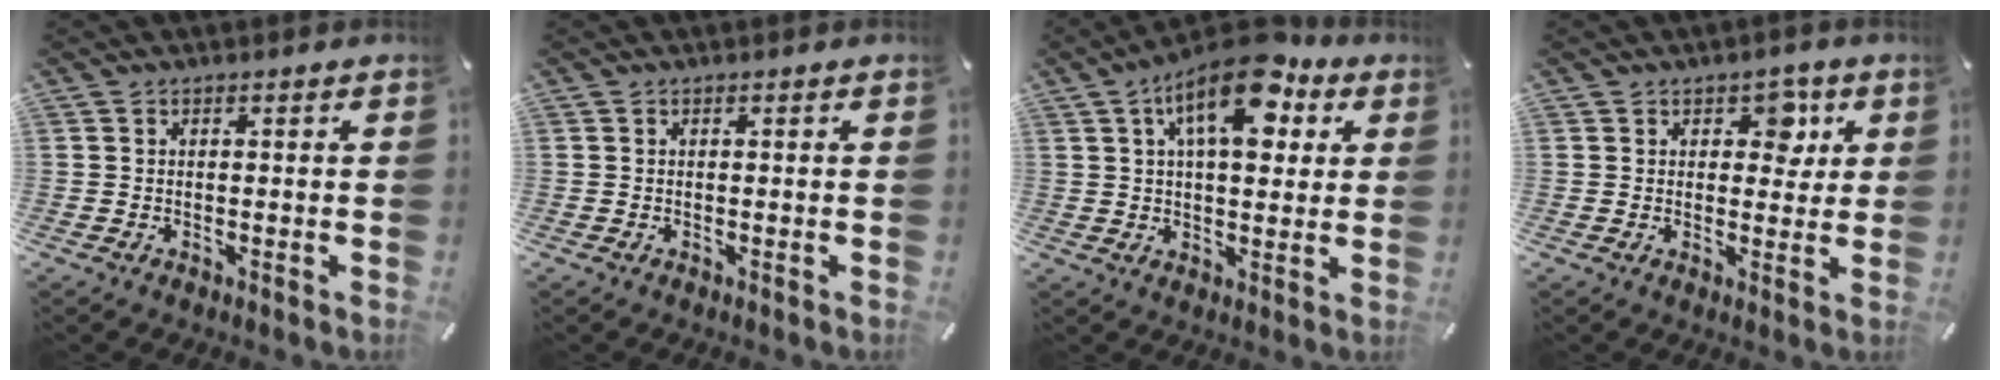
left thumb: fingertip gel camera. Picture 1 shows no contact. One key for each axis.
{"total": 0.0}
{"total": 14.7, "fx": 6.9, "fy": 7.1, "fz": 10.9, "tx": -0.164, "ty": -0.018, "tz": 0.116}
{"total": 6.1, "fx": 2.7, "fy": 4.3, "fz": 3.4, "tx": -0.017, "ty": -0.013, "tz": 0.034}